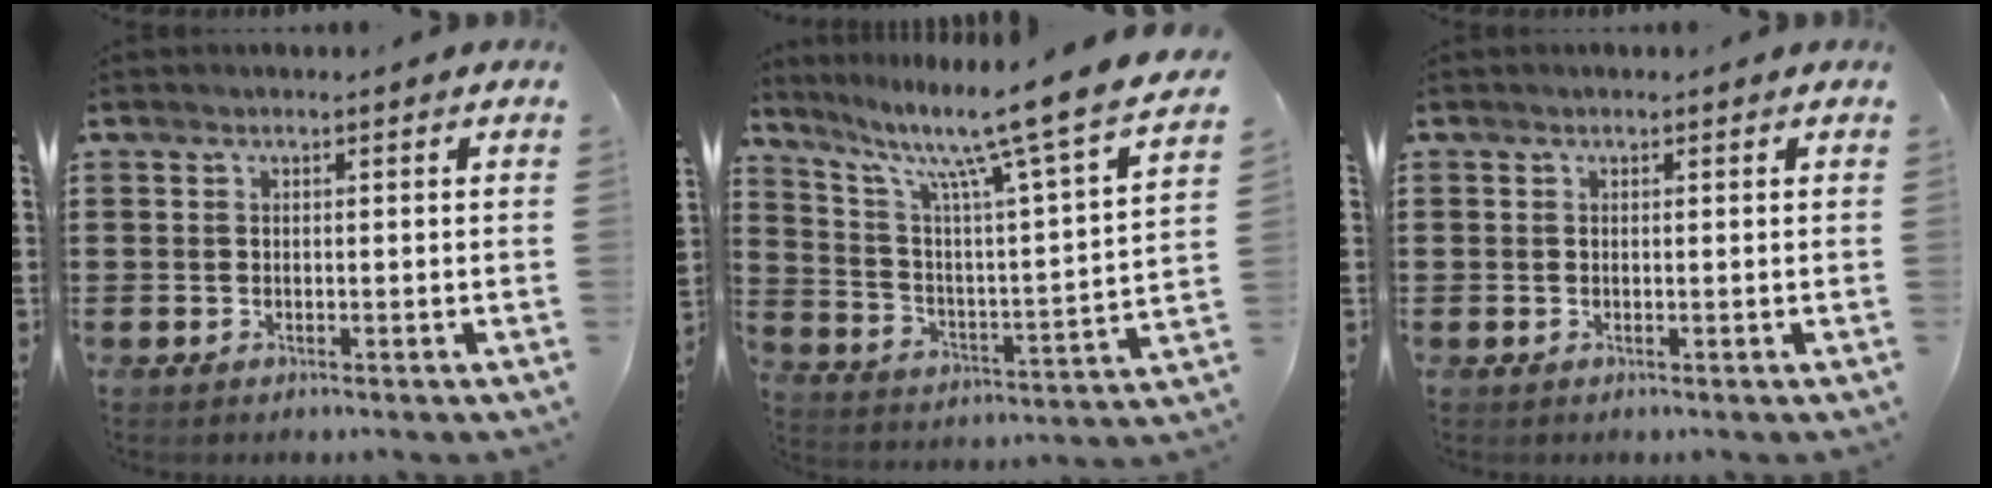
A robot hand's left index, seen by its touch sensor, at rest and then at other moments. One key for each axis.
{"total": 11.5, "fx": 9.2, "fy": -0.6, "fz": 6.9, "tx": -0.144, "ty": -0.080, "tz": 0.135}
{"total": 0.7, "fx": 0.2, "fy": 0.6, "fz": 0.1, "tx": -0.003, "ty": 0.004, "tz": 0.004}